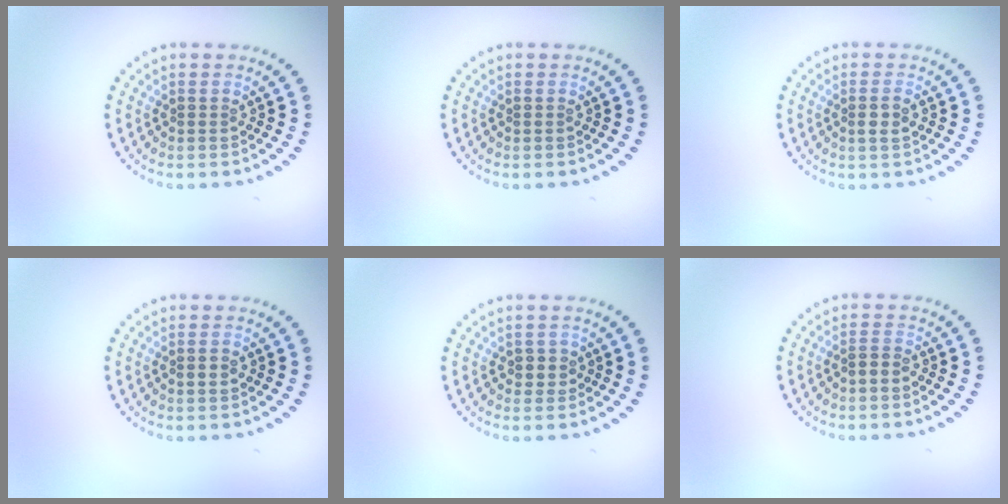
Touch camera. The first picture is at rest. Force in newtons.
{"total": 0.0}
{"total": 1.4, "press": 1.3, "slide": 0.5}
{"total": 1.0, "press": 0.9, "slide": 0.3}
{"total": 1.4, "press": 1.2, "slide": 0.6}
{"total": 0.8, "press": 0.8, "slide": 0.3}